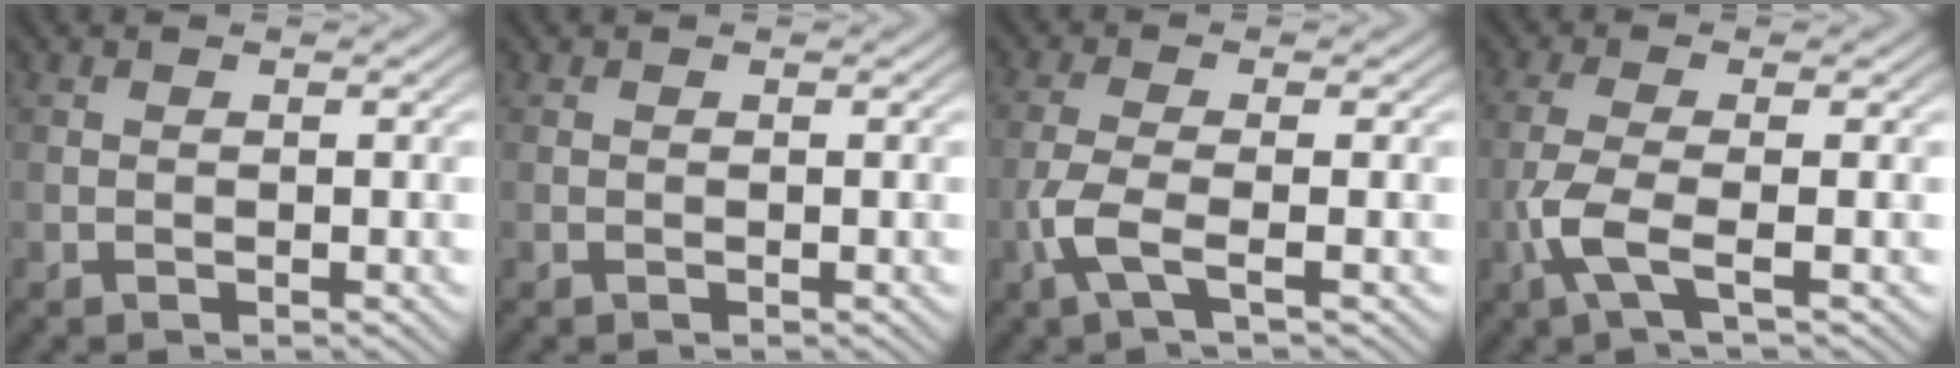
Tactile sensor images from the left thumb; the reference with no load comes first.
{"total": 0.0}
{"total": 4.0, "force": [-1.6, 0.7, 3.6], "torque": [-0.085, 0.004, -0.044]}
{"total": 4.7, "force": [-1.7, 0.9, 4.3], "torque": [-0.099, 0.003, -0.046]}